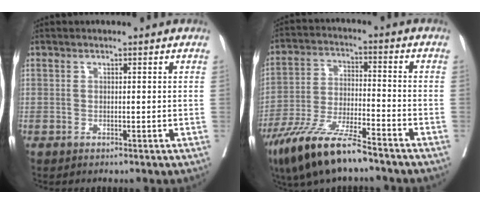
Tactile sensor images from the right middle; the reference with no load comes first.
{"total": 12.6, "force": [-9.4, 1.8, 8.2], "torque": [-0.158, -0.027, -0.172]}